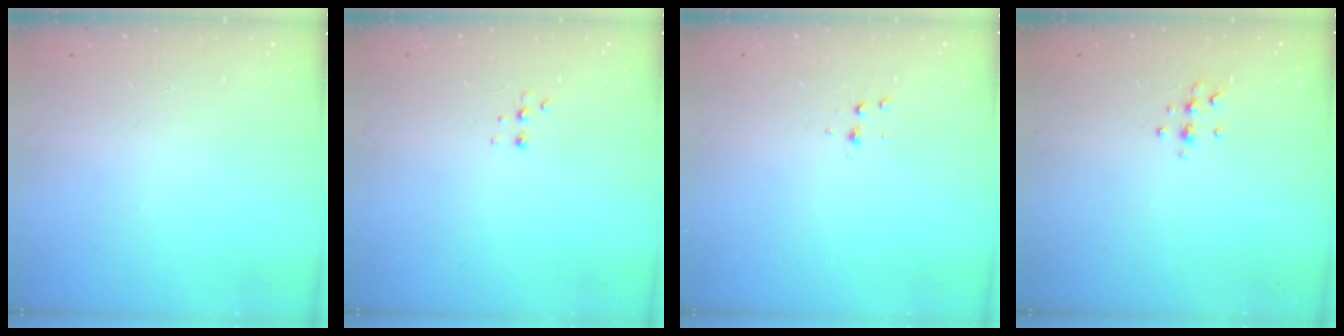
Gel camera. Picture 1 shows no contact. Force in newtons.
{"total": 4.2, "press": 4.1, "slide": 1.0}
{"total": 3.6, "press": 3.4, "slide": 1.0}
{"total": 6.1, "press": 6.0, "slide": 0.7}